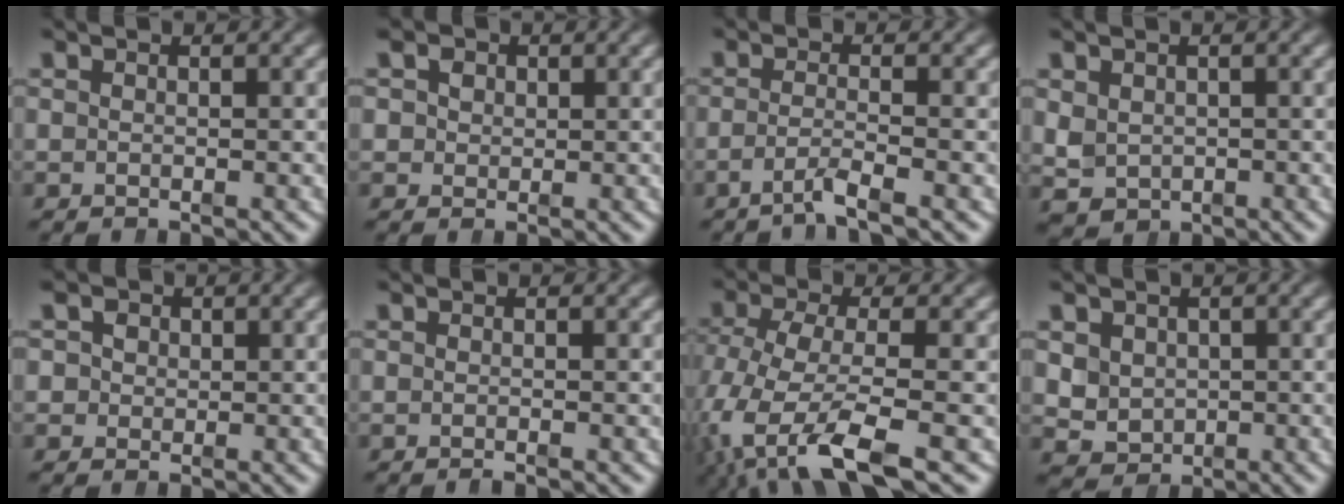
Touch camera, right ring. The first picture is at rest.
{"total": 2.6, "force": [0.7, 2.4, 0.9], "torque": [-0.026, -0.008, 0.016]}
{"total": 2.5, "force": [-1.8, -0.2, 1.8], "torque": [-0.038, -0.016, -0.027]}
{"total": 3.9, "force": [-0.3, 3.4, 1.7], "torque": [-0.052, -0.034, 0.013]}
{"total": 2.8, "force": [0.3, 2.7, 0.8], "torque": [-0.022, -0.004, 0.001]}
{"total": 0.9, "force": [-0.7, 0.0, 0.5], "torque": [-0.005, 0.004, -0.015]}
{"total": 8.9, "force": [-3.7, 4.9, 6.5], "torque": [-0.154, -0.053, -0.038]}
{"total": 5.2, "force": [-0.3, 4.7, 2.1], "torque": [-0.057, -0.032, 0.012]}